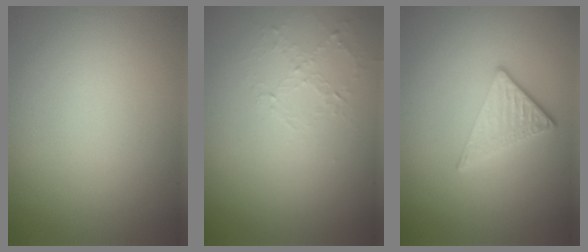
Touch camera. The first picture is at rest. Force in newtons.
{"total": 1.0, "press": 0.4, "slide": 0.9}
{"total": 2.9, "press": 2.6, "slide": 1.3}